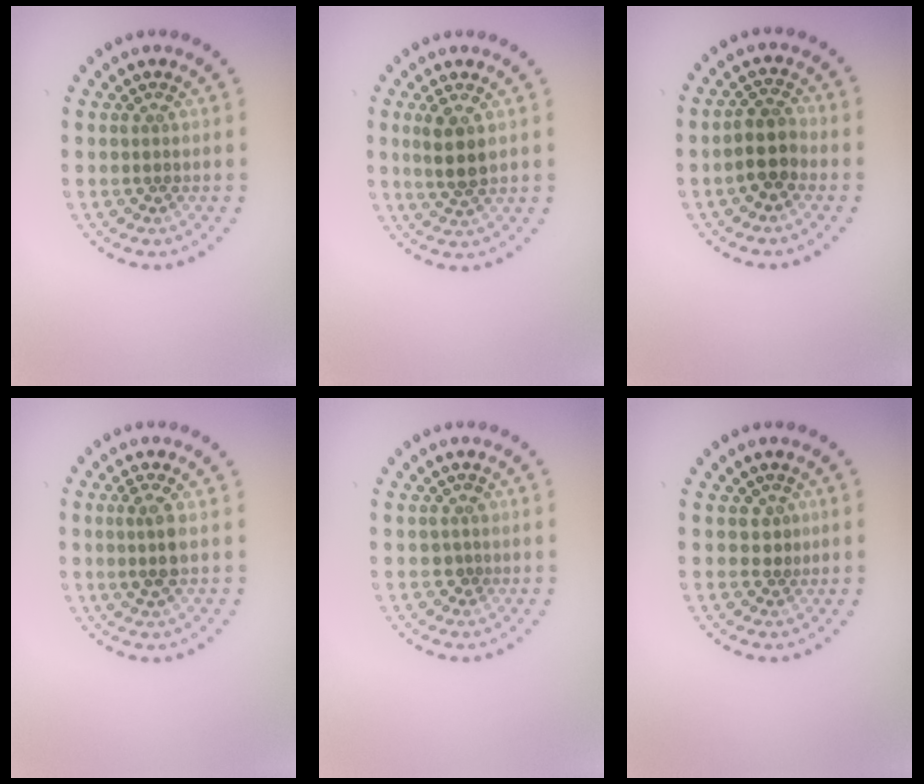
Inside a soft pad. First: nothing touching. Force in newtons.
{"total": 2.5, "press": 2.3, "slide": 1.0}
{"total": 2.9, "press": 2.6, "slide": 1.3}
{"total": 2.1, "press": 1.9, "slide": 0.7}
{"total": 1.1, "press": 0.8, "slide": 0.7}
{"total": 1.1, "press": 0.8, "slide": 0.8}